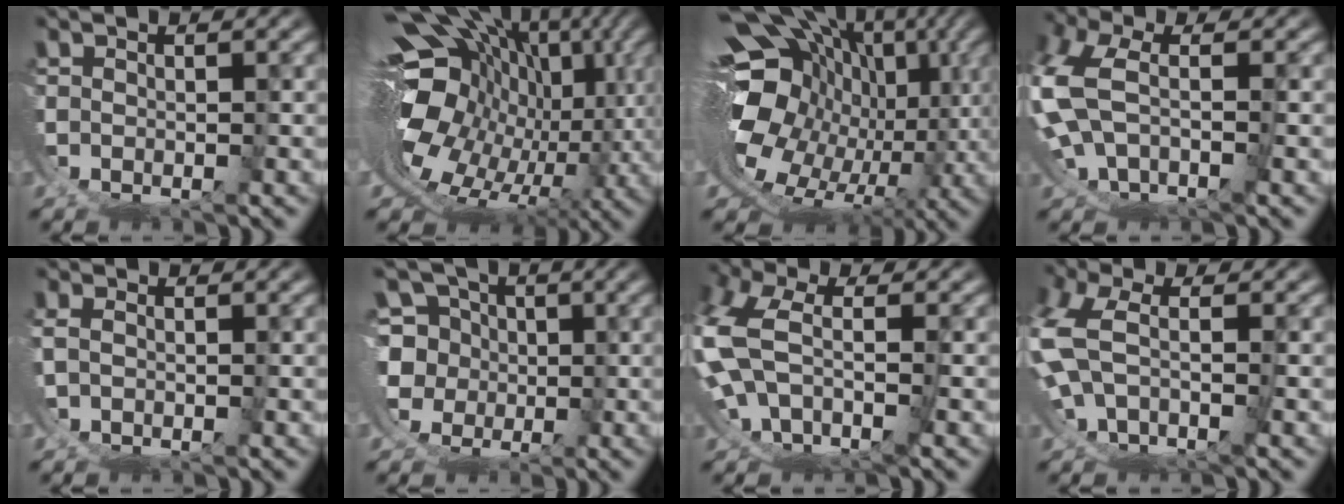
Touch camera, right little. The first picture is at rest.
{"total": 20.4, "force": [1.1, 13.9, 14.9], "torque": [-0.246, -0.045, 0.033]}
{"total": 18.0, "force": [0.0, 12.7, 12.7], "torque": [-0.217, -0.057, 0.025]}
{"total": 4.6, "force": [0.1, 2.7, 3.7], "torque": [-0.111, -0.010, 0.009]}
{"total": 0.8, "force": [0.0, -0.8, 0.2], "torque": [-0.008, -0.002, 0.010]}
{"total": 11.0, "force": [0.1, 10.1, 4.4], "torque": [-0.130, -0.045, 0.004]}
{"total": 5.6, "force": [-0.4, 3.8, 4.1], "torque": [-0.120, -0.013, -0.005]}
{"total": 4.3, "force": [0.0, 2.4, 3.6], "torque": [-0.101, -0.009, 0.005]}